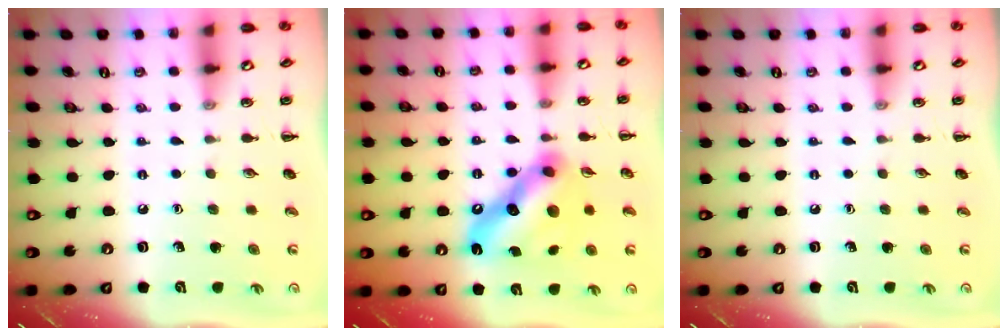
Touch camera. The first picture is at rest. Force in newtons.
{"total": 17.1, "press": 17.0, "slide": 1.5}
{"total": 0.0}